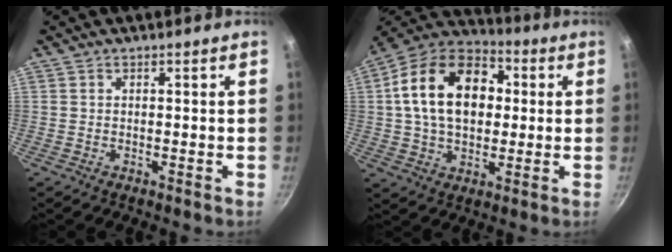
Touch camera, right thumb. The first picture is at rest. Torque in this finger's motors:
{"motor_torque": [0.52, 3.72, 1.65, -0.38, 0.20]}